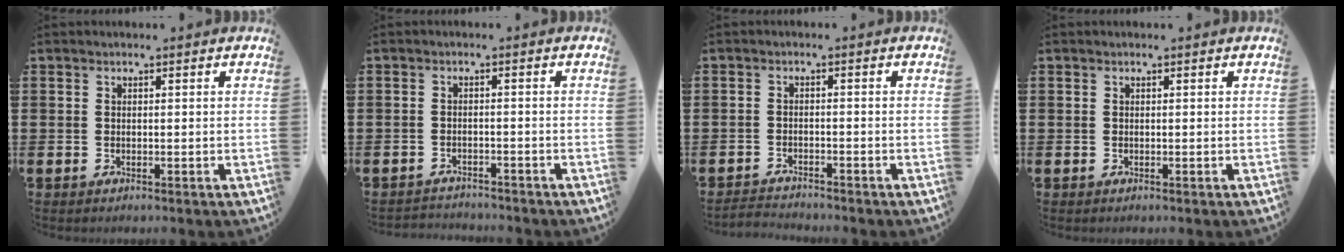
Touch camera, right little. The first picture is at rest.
{"total": 1.7, "force": [-1.7, 0.0, -0.2], "torque": [-0.001, 0.003, -0.038]}
{"total": 1.8, "force": [-1.8, 0.0, -0.1], "torque": [-0.003, 0.002, -0.040]}
{"total": 0.0}